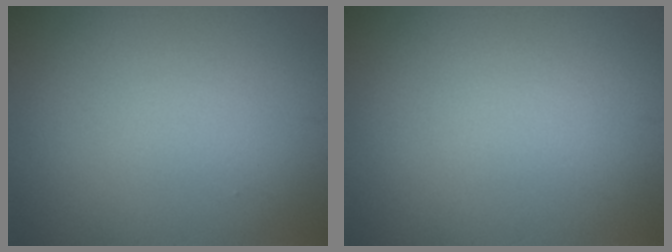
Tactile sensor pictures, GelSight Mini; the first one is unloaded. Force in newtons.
{"total": 0.0}